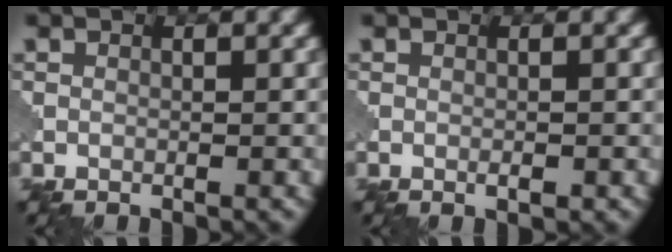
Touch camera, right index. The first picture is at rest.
{"total": 0.8, "force": [-0.4, 0.2, 0.7], "torque": [-0.012, -0.001, -0.005]}